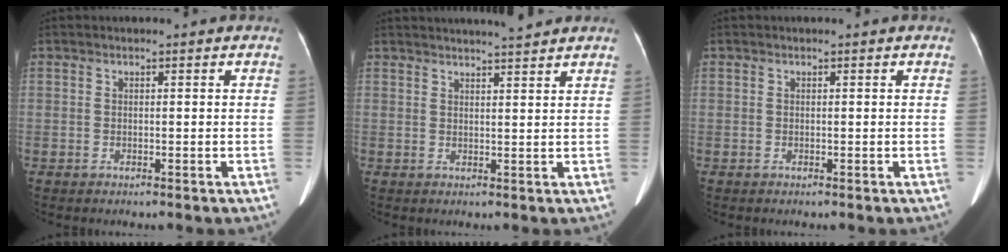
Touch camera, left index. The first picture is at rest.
{"total": 6.5, "force": [6.0, -0.5, 2.5], "torque": [-0.039, 0.010, 0.078]}
{"total": 0.0}